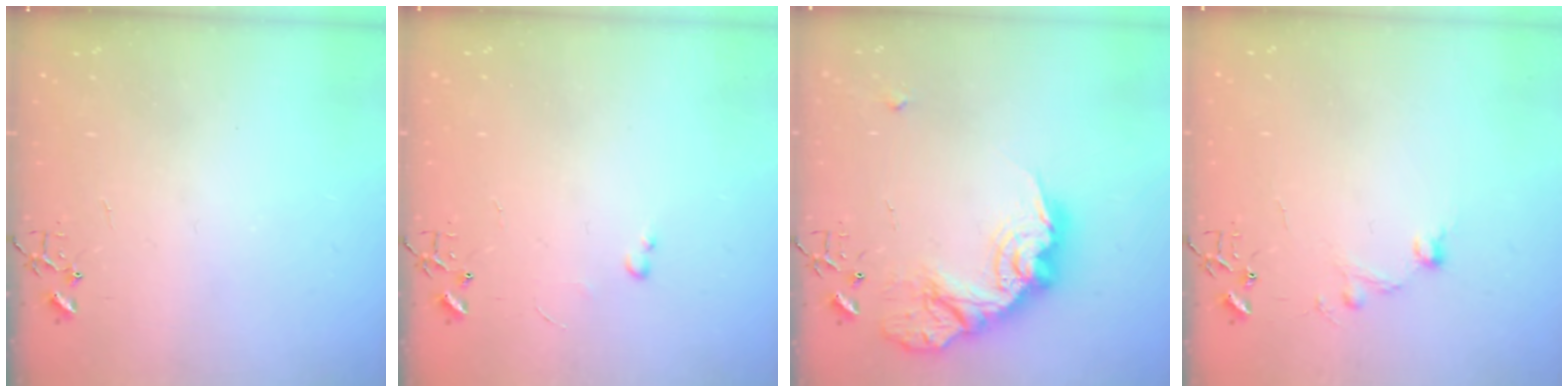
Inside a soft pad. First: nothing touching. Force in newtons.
{"total": 2.4, "press": 2.3, "slide": 0.4}
{"total": 19.4, "press": 19.3, "slide": 1.5}
{"total": 9.6, "press": 9.6, "slide": 0.8}